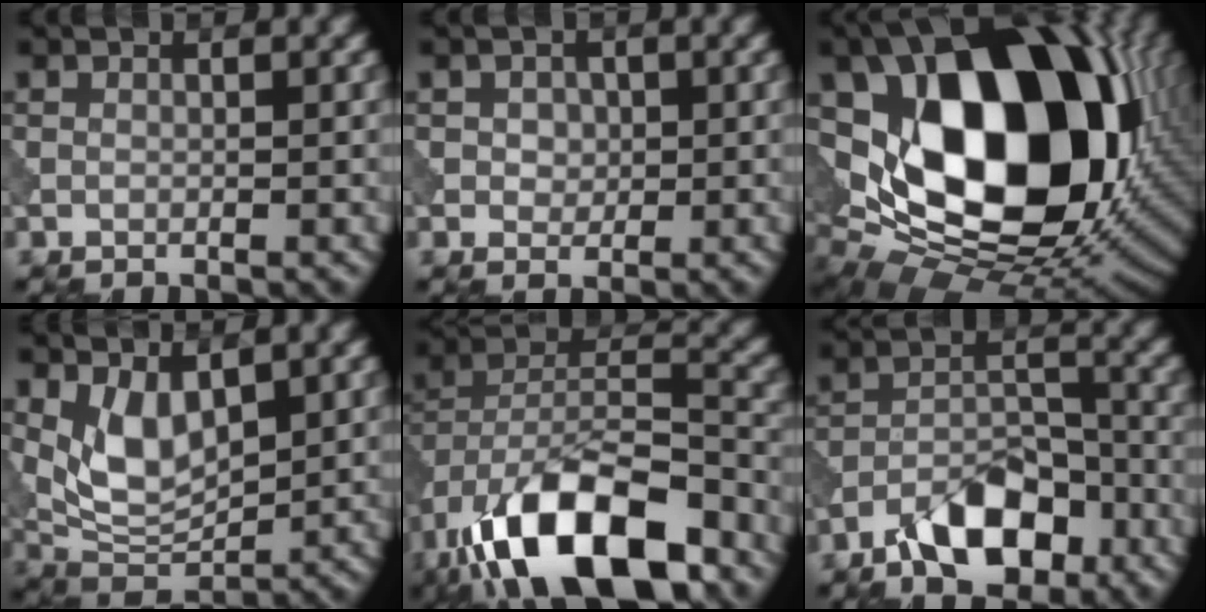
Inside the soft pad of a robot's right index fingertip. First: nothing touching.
{"total": 1.6, "force": [0.2, 1.3, 0.8], "torque": [-0.017, 0.000, 0.002]}
{"total": 19.6, "force": [2.7, 12.7, 14.7], "torque": [-0.261, -0.022, 0.060]}
{"total": 5.2, "force": [1.7, 2.7, 4.1], "torque": [-0.077, -0.009, 0.039]}
{"total": 15.4, "force": [-9.5, 6.7, 10.1], "torque": [-0.182, 0.002, -0.164]}
{"total": 7.8, "force": [-5.1, 3.5, 4.7], "torque": [-0.069, 0.006, -0.094]}